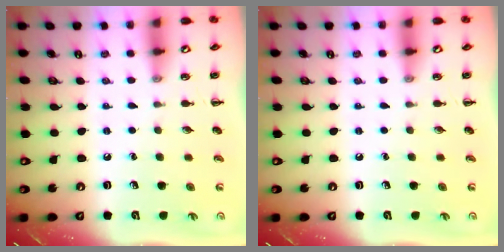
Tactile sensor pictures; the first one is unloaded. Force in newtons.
{"total": 0.0}